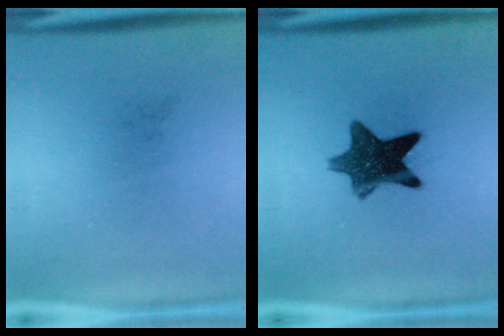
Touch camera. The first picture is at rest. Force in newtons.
{"total": 10.6}